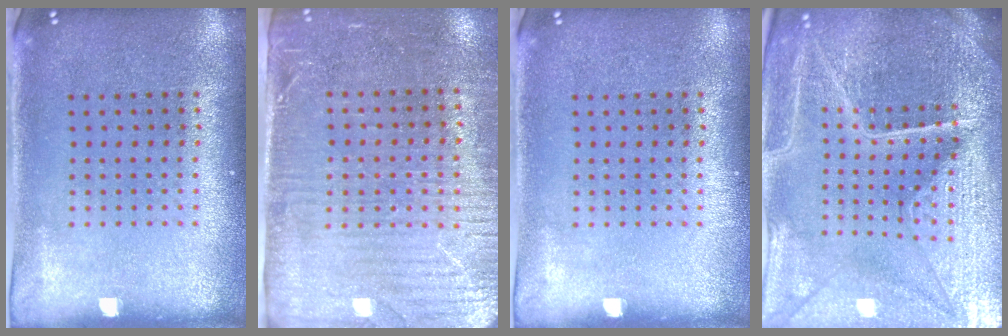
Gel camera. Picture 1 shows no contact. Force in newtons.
{"total": 3.4, "press": 3.1, "slide": 1.5}
{"total": 0.0}
{"total": 5.8, "press": 5.3, "slide": 2.4}